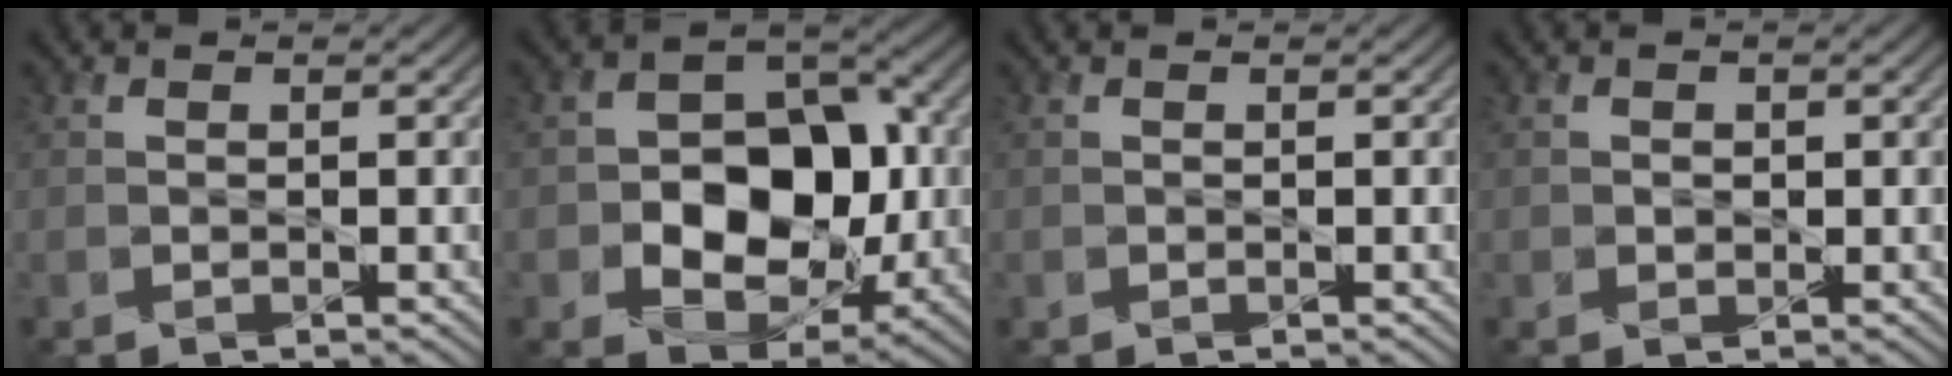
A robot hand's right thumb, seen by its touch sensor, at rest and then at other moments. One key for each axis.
{"total": 12.2, "fx": -2.1, "fy": 8.8, "fz": 8.1, "tx": -0.119, "ty": -0.001, "tz": -0.043}
{"total": 0.0}
{"total": 0.9, "fx": 0.1, "fy": 0.9, "fz": 0.3, "tx": -0.009, "ty": -0.005, "tz": 0.003}